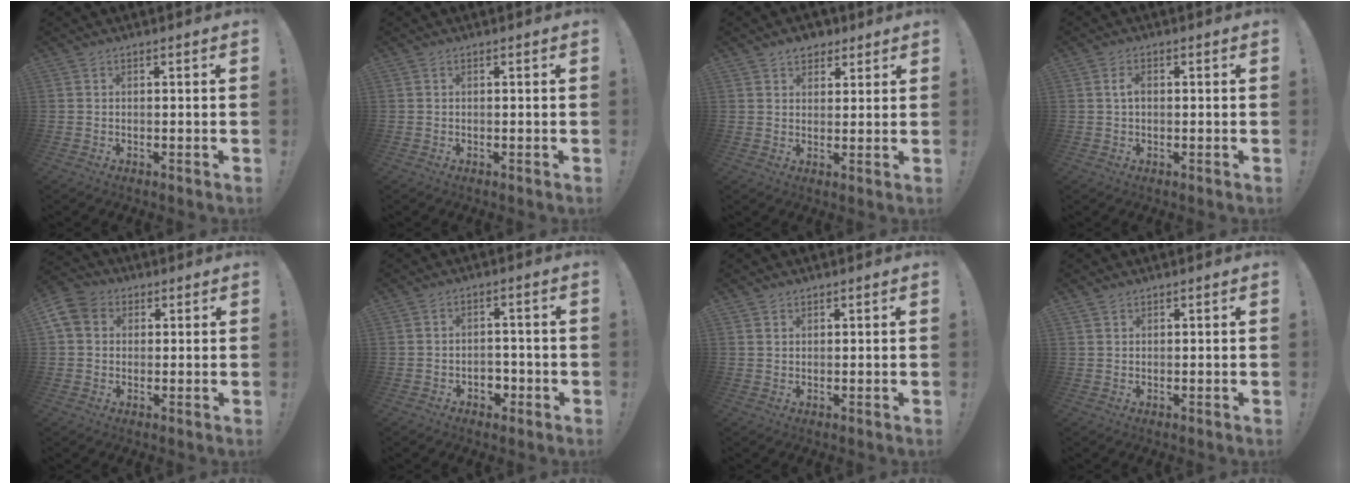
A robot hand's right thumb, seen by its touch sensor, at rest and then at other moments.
{"total": 0.0}
{"total": 5.2, "force": [3.5, 3.7, 1.2], "torque": [-0.002, -0.018, 0.062]}
{"total": 2.6, "force": [0.2, 1.6, 2.0], "torque": [-0.036, 0.007, 0.001]}
{"total": 7.9, "force": [2.0, 6.5, 4.0], "torque": [-0.075, 0.002, 0.042]}
{"total": 3.9, "force": [-1.4, 3.3, 1.6], "torque": [-0.020, -0.002, -0.025]}
{"total": 1.3, "force": [1.0, 0.8, 0.2], "torque": [0.000, -0.003, 0.018]}
{"total": 1.3, "force": [1.0, 0.7, 0.2], "torque": [0.000, -0.004, 0.019]}